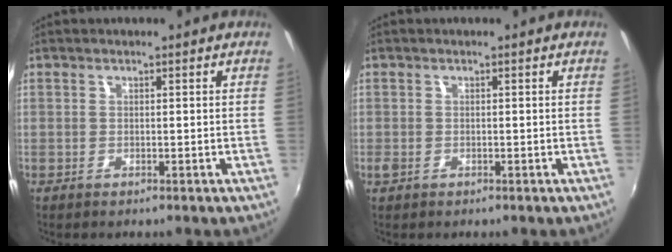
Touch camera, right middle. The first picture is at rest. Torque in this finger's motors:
{"motor_torque": [0.37, -0.32, -0.01, 0.02]}